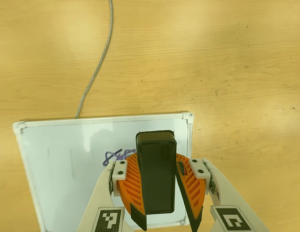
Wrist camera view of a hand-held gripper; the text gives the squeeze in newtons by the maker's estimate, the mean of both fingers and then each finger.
{"total": 9.4, "left": 9.9, "right": 9.0}